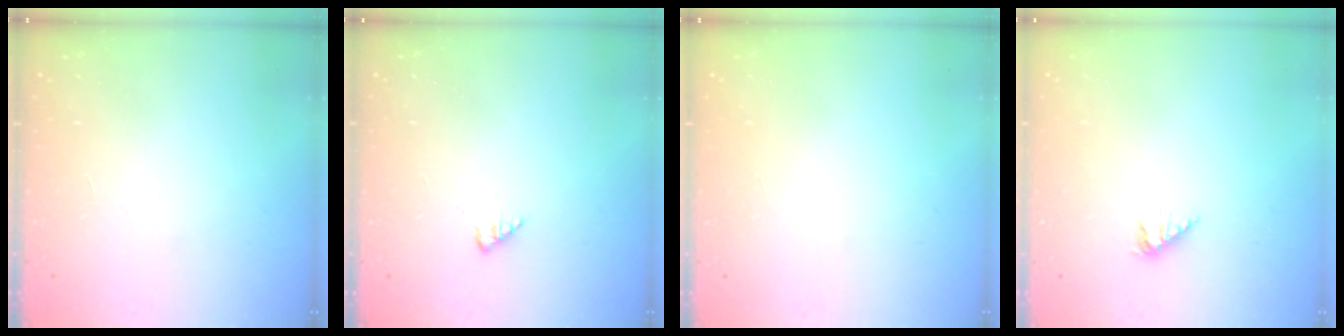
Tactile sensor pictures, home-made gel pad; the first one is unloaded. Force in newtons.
{"total": 2.2, "press": 2.2, "slide": 0.2}
{"total": 0.0}
{"total": 1.8, "press": 1.7, "slide": 0.3}